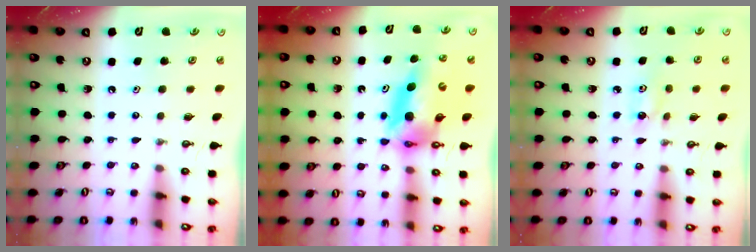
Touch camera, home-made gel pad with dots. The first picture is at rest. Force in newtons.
{"total": 12.8, "press": 12.7, "slide": 1.2}
{"total": 4.9, "press": 4.9, "slide": 0.6}